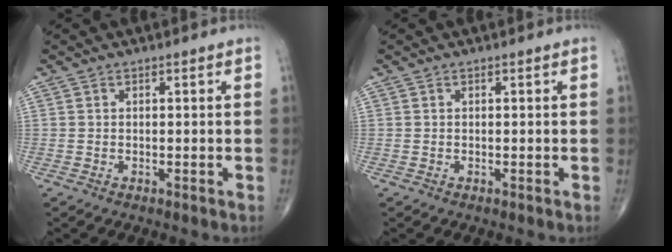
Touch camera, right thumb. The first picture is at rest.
{"total": 0.0}